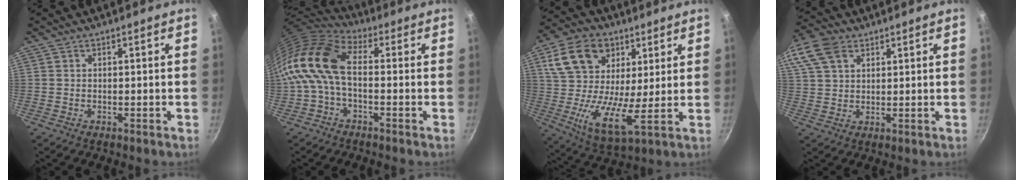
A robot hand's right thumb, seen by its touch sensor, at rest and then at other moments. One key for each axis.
{"total": 12.8, "fx": -0.5, "fy": 7.3, "fz": 10.5, "tx": -0.202, "ty": 0.027, "tz": -0.028}
{"total": 17.9, "fx": 6.7, "fy": 11.3, "fz": 12.1, "tx": -0.204, "ty": -0.020, "tz": 0.110}
{"total": 14.9, "fx": 7.3, "fy": 10.3, "fz": 7.9, "tx": -0.188, "ty": 0.031, "tz": 0.140}